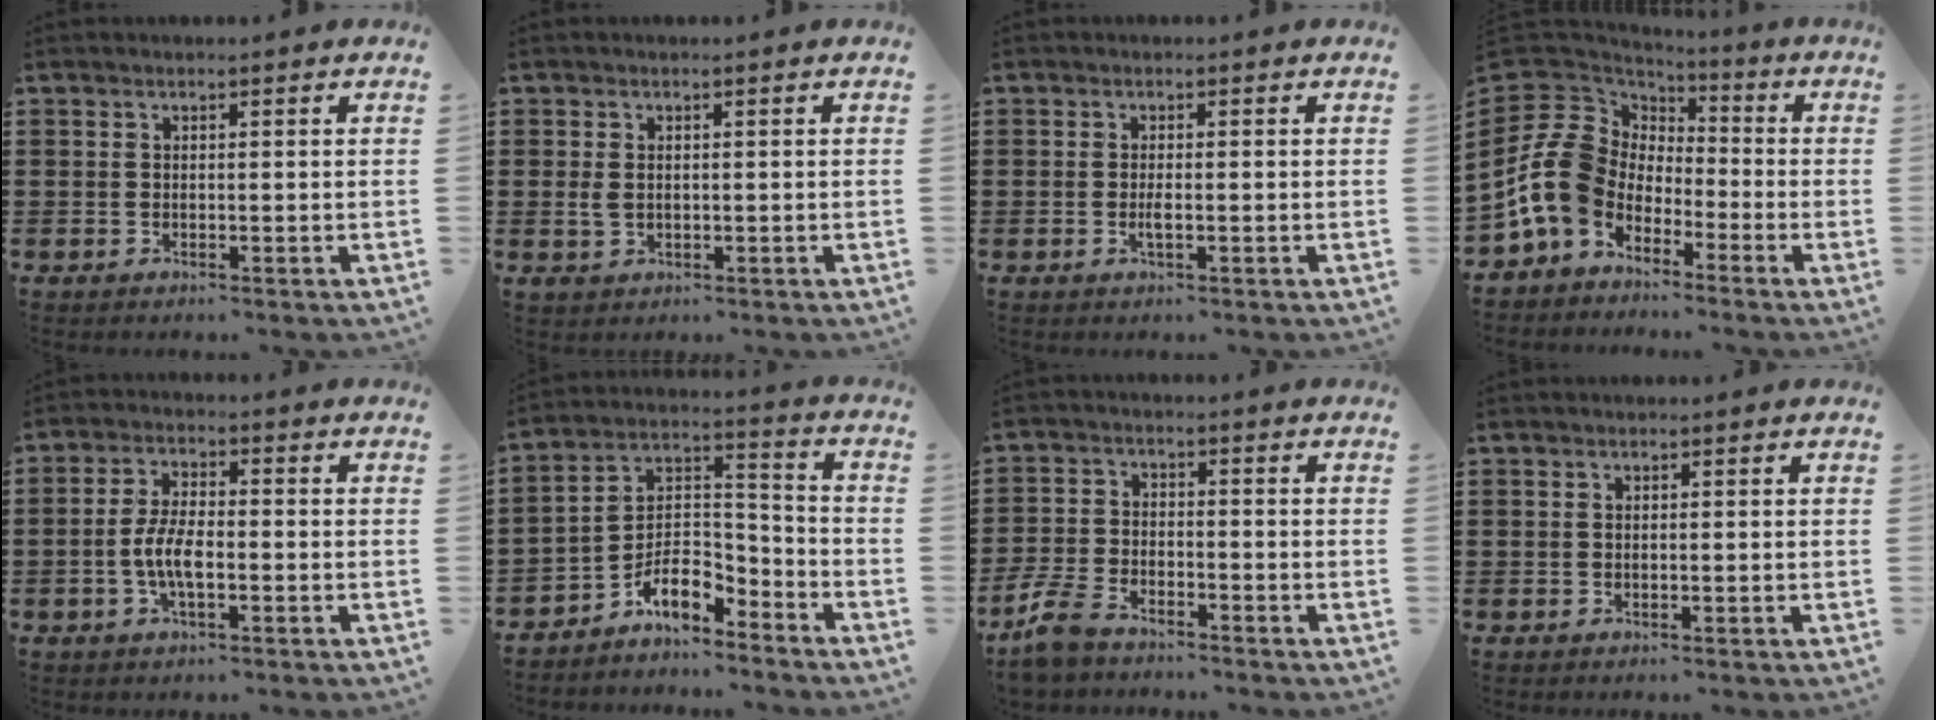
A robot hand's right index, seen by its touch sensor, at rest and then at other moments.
{"total": 1.7, "force": [0.0, 1.2, 1.2], "torque": [-0.025, 0.004, -0.001]}
{"total": 1.5, "force": [-0.4, 0.3, 1.4], "torque": [-0.033, -0.003, -0.009]}
{"total": 11.1, "force": [-2.8, 9.0, 5.9], "torque": [-0.190, 0.001, -0.062]}
{"total": 5.6, "force": [-1.5, 2.0, 5.0], "torque": [-0.116, -0.005, -0.034]}
{"total": 7.5, "force": [-5.6, 3.2, 3.8], "torque": [-0.079, 0.000, -0.108]}
{"total": 5.1, "force": [-4.4, 1.4, 2.3], "torque": [-0.073, -0.006, -0.092]}
{"total": 0.0}